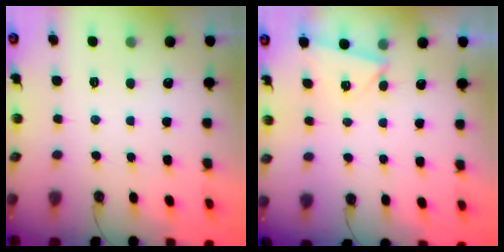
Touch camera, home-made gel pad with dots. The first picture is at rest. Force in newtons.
{"total": 3.5, "press": 2.8, "slide": 2.2}